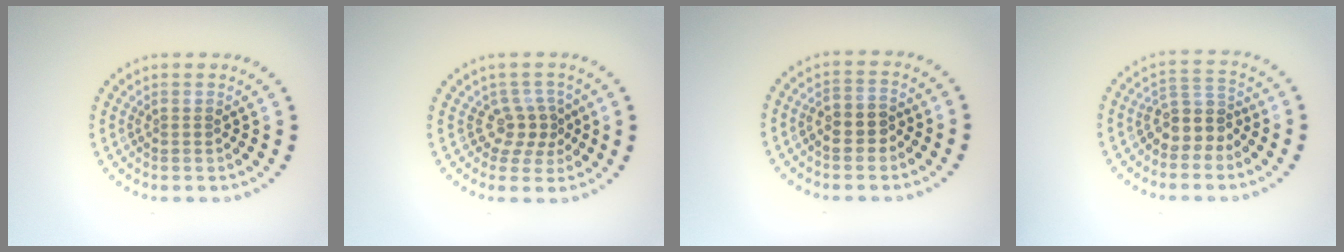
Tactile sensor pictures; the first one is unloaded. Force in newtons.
{"total": 2.5, "press": 1.8, "slide": 1.7}
{"total": 2.4, "press": 2.3, "slide": 0.7}
{"total": 3.2, "press": 2.6, "slide": 1.9}